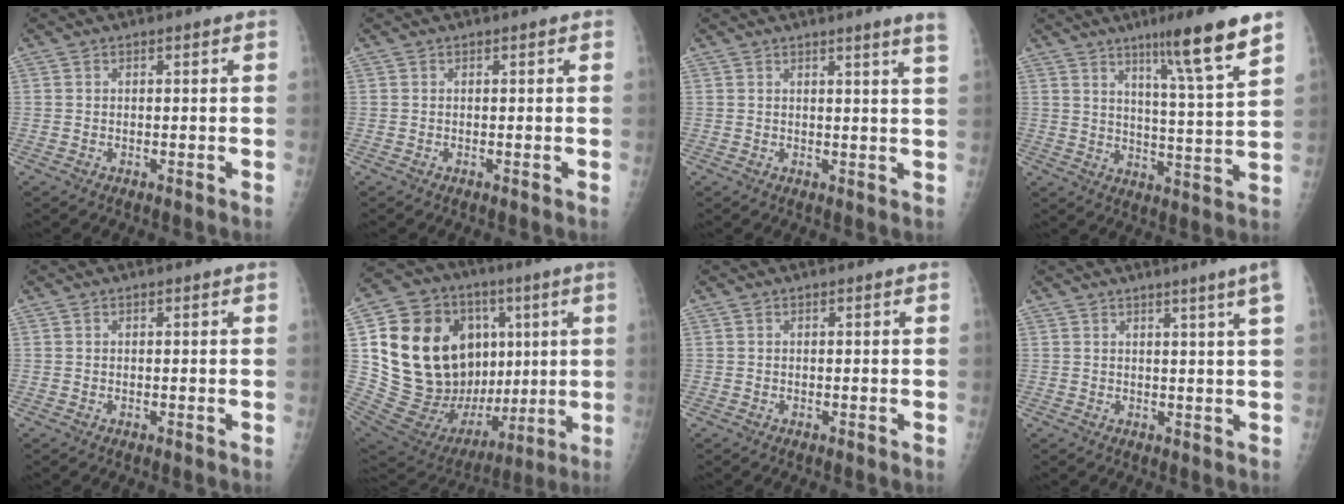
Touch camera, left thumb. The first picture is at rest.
{"total": 0.0}
{"total": 4.8, "force": [3.5, -0.9, 3.1], "torque": [-0.041, -0.020, 0.034]}
{"total": 13.9, "force": [8.7, 0.4, 10.8], "torque": [-0.162, -0.050, 0.134]}
{"total": 0.0}
{"total": 32.1, "force": [4.7, 20.0, 24.7], "torque": [-0.406, 0.011, 0.094]}
{"total": 0.0}
{"total": 5.4, "force": [3.2, -1.0, 4.2], "torque": [-0.059, -0.014, 0.040]}